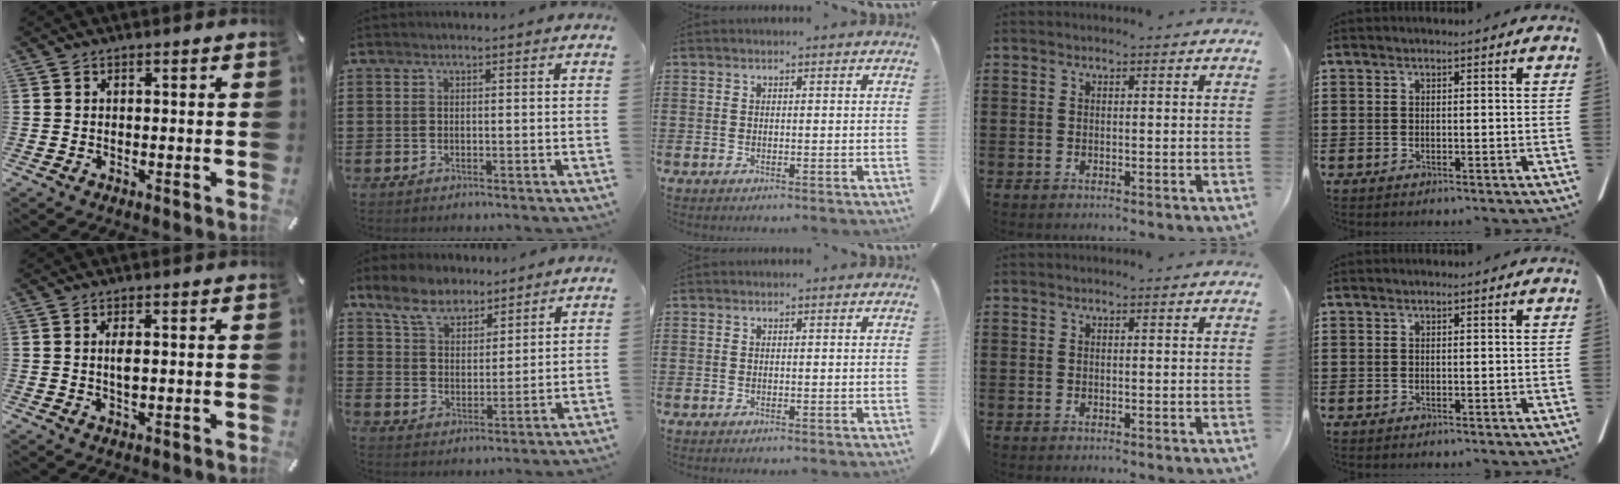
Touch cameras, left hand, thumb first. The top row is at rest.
{"thumb": {"total": 2.7, "force": [0.3, 0.8, 2.5], "torque": [-0.058, -0.003, 0.001]}, "index": {"total": 7.2, "force": [6.0, 3.0, 2.7], "torque": [-0.079, -0.005, 0.112]}}